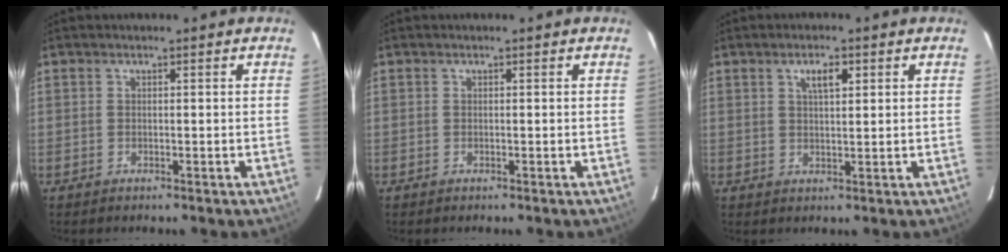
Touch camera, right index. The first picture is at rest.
{"total": 0.0}
{"total": 3.6, "force": [1.6, 1.2, 3.0], "torque": [-0.050, 0.007, 0.028]}